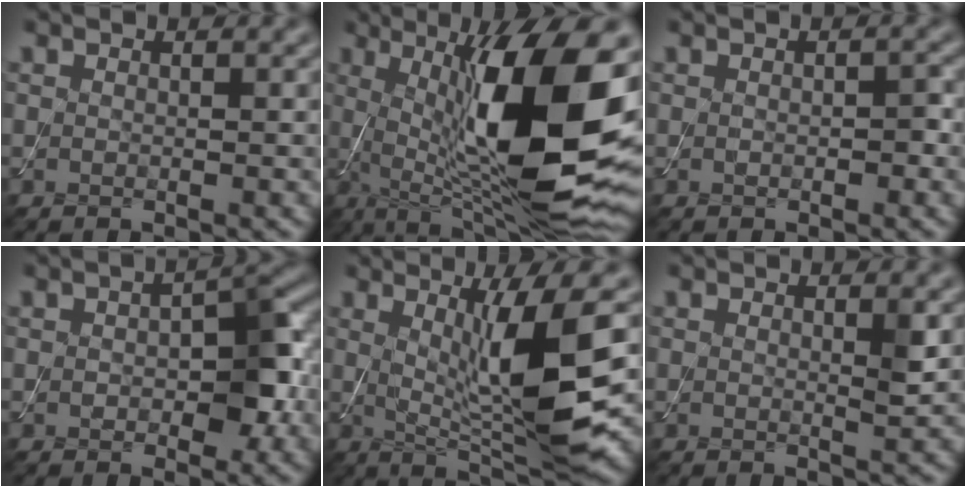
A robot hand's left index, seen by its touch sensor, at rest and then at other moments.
{"total": 16.3, "force": [1.6, 4.7, 15.6], "torque": [-0.236, 0.000, 0.022]}
{"total": 1.4, "force": [-0.2, 0.8, 1.2], "torque": [-0.017, 0.001, -0.003]}
{"total": 5.2, "force": [-0.3, 2.8, 4.3], "torque": [-0.057, 0.003, -0.005]}
{"total": 8.6, "force": [1.0, 1.4, 8.4], "torque": [-0.132, -0.020, 0.026]}
{"total": 1.2, "force": [0.4, 0.0, 1.1], "torque": [-0.015, -0.004, 0.003]}